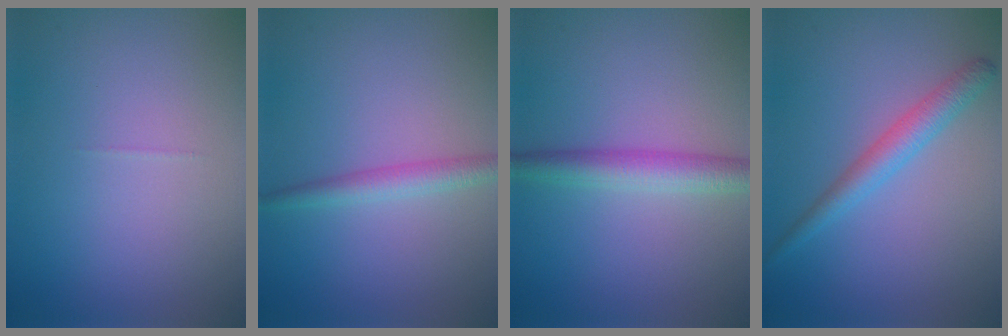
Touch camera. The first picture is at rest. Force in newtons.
{"total": 2.2, "press": 2.2, "slide": 0.1}
{"total": 3.5, "press": 3.5, "slide": 0.1}
{"total": 2.6, "press": 2.6, "slide": 0.1}